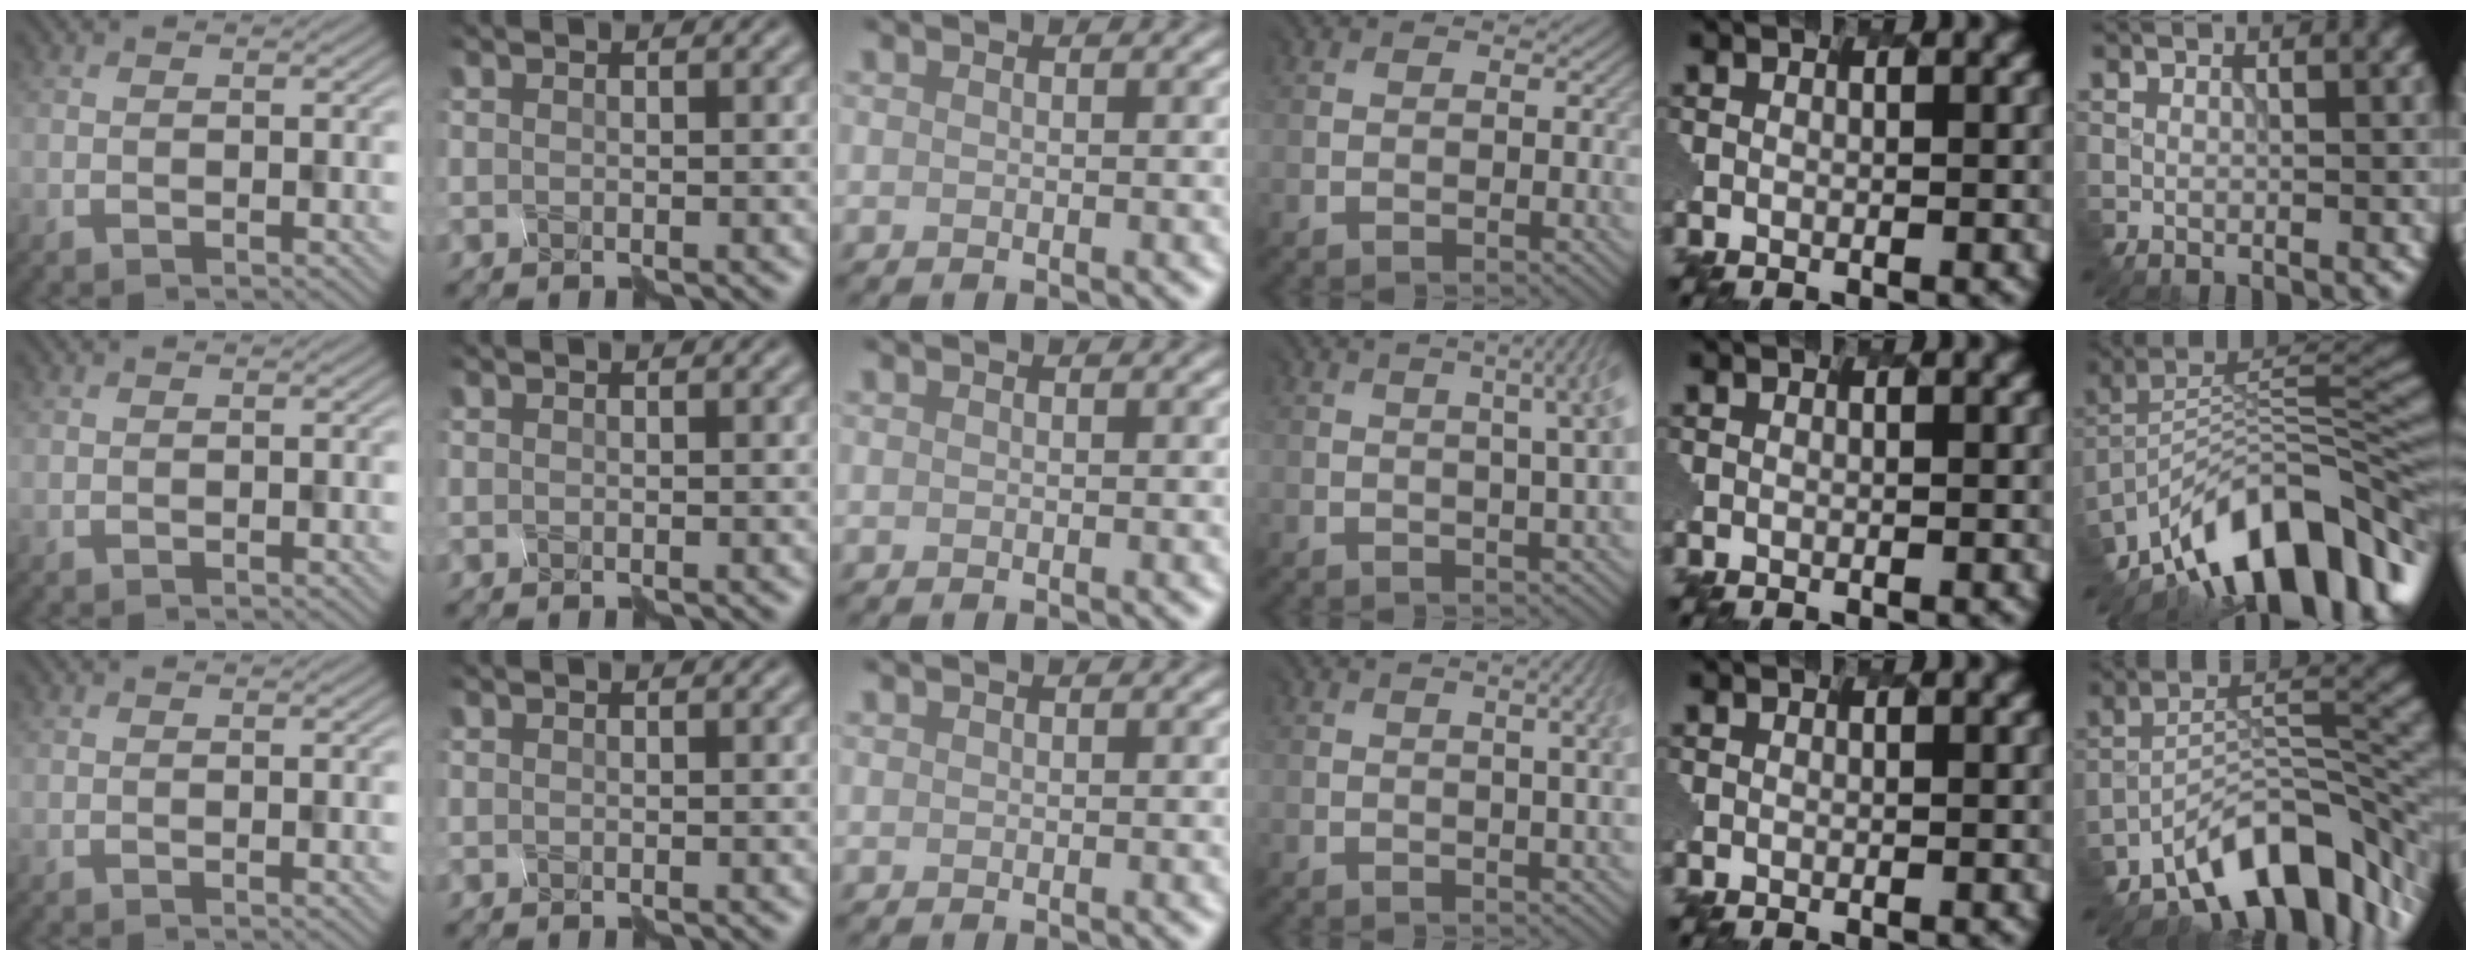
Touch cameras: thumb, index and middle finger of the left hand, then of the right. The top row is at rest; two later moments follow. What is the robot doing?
{"motion": "disassemble", "object": "spray bottle"}